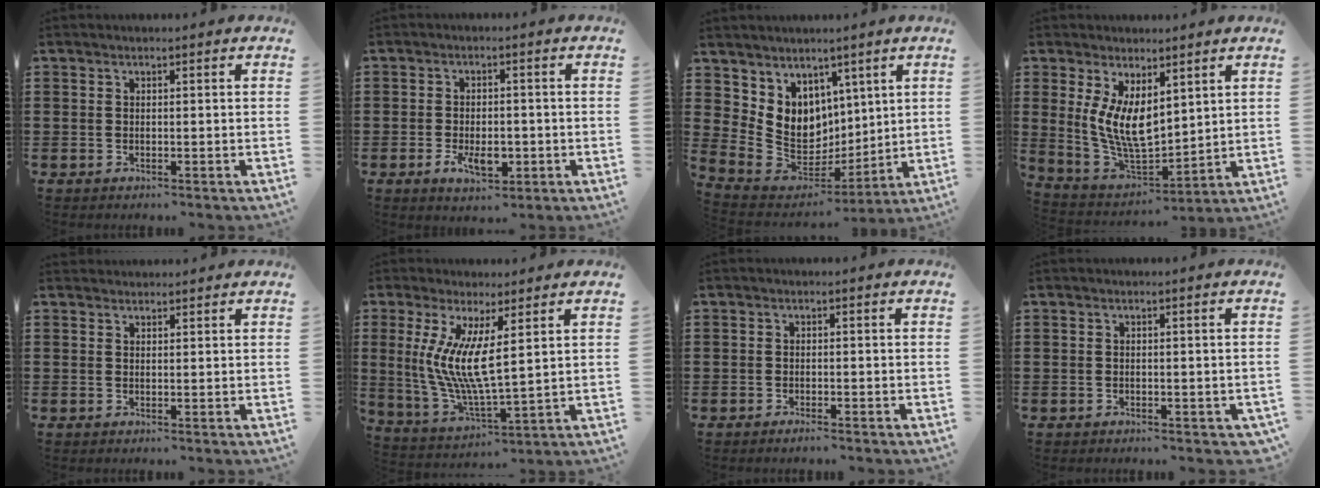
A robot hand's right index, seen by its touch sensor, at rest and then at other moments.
{"total": 4.8, "force": [-1.5, 2.4, 3.8], "torque": [-0.068, -0.003, -0.028]}
{"total": 7.9, "force": [3.5, 7.0, 0.9], "torque": [-0.078, -0.046, 0.077]}
{"total": 7.6, "force": [2.9, 3.6, 6.0], "torque": [-0.144, -0.021, 0.054]}
{"total": 1.2, "force": [1.1, -0.1, -0.3], "torque": [0.005, 0.001, 0.023]}
{"total": 8.7, "force": [2.9, 1.2, 8.1], "torque": [-0.184, -0.024, 0.050]}
{"total": 0.9, "force": [-0.7, -0.3, 0.3], "torque": [-0.007, -0.006, -0.013]}
{"total": 0.0}